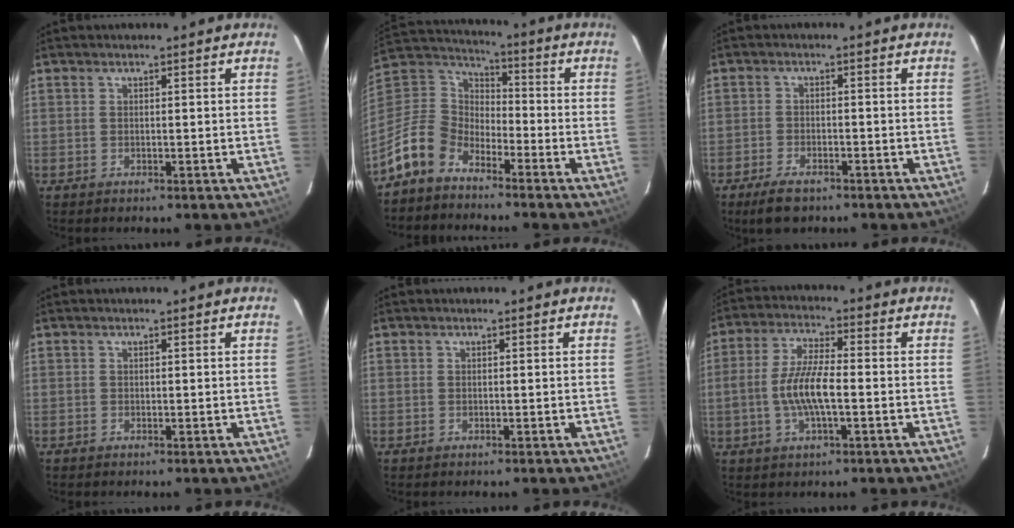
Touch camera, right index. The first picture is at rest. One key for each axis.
{"total": 11.3, "fx": -8.3, "fy": 6.4, "fz": 4.3, "tx": -0.106, "ty": 0.023, "tz": -0.169}
{"total": 5.5, "fx": -4.1, "fy": 2.2, "fz": 2.9, "tx": -0.074, "ty": -0.007, "tz": -0.073}
{"total": 0.0}
{"total": 0.0}
{"total": 8.8, "fx": -1.8, "fy": 2.6, "fz": 8.3, "tx": -0.169, "ty": 0.005, "tz": -0.036}